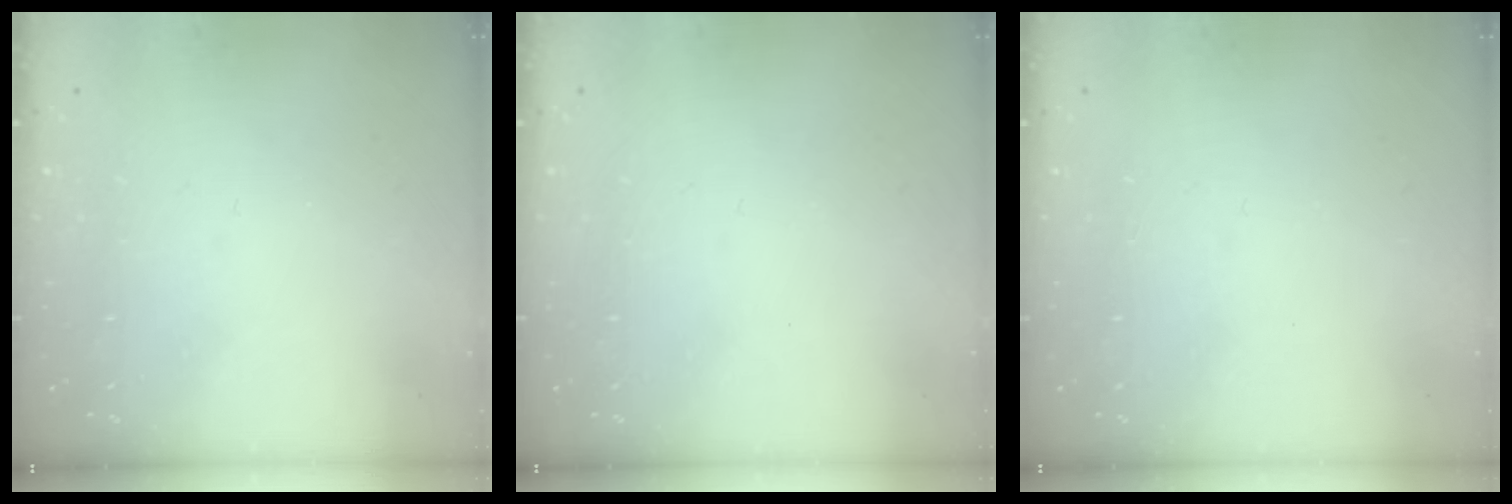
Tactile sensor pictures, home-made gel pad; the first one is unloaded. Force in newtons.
{"total": 0.0}
{"total": 0.0}